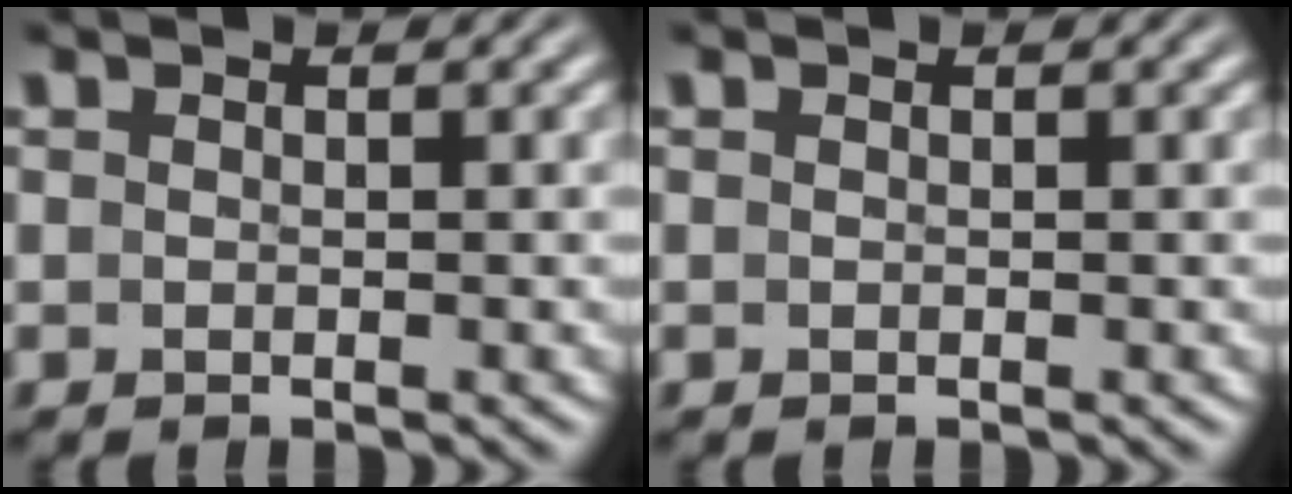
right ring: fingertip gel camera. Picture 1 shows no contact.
{"total": 0.0}